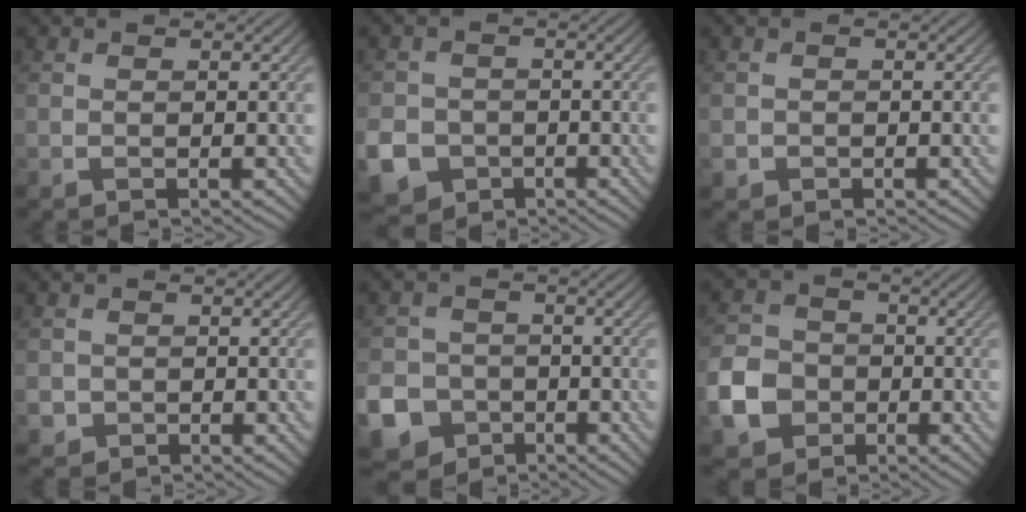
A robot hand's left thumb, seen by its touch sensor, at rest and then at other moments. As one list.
[{"total": 8.3, "force": [-3.6, 7.0, 2.8], "torque": [-0.085, -0.038, -0.084]}, {"total": 1.4, "force": [-0.6, 1.2, 0.2], "torque": [0.001, -0.007, -0.014]}, {"total": 2.0, "force": [-0.8, 1.8, 0.3], "torque": [-0.002, -0.008, -0.016]}, {"total": 11.1, "force": [-5.4, 9.1, 3.1], "torque": [-0.096, -0.050, -0.111]}, {"total": 7.8, "force": [-2.9, 6.3, 3.5], "torque": [-0.094, -0.012, -0.072]}]